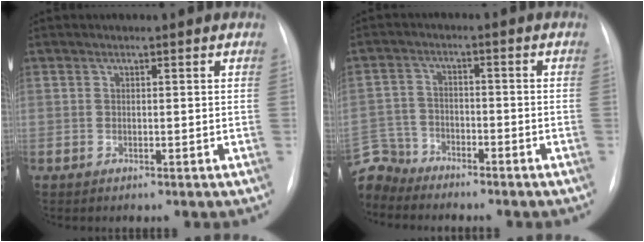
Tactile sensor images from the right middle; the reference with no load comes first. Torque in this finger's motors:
{"motor_torque": [0.21, -0.22, -0.03, -0.19]}